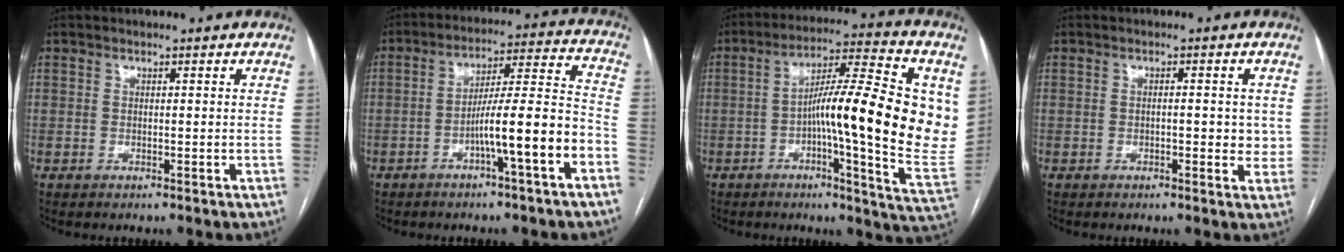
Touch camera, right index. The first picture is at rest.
{"total": 11.7, "force": [-5.0, -0.1, 10.6], "torque": [-0.169, 0.021, -0.079]}
{"total": 20.7, "force": [1.4, 2.2, 20.5], "torque": [-0.252, 0.025, 0.015]}
{"total": 1.2, "force": [0.1, 0.1, 1.2], "torque": [-0.021, 0.002, 0.001]}